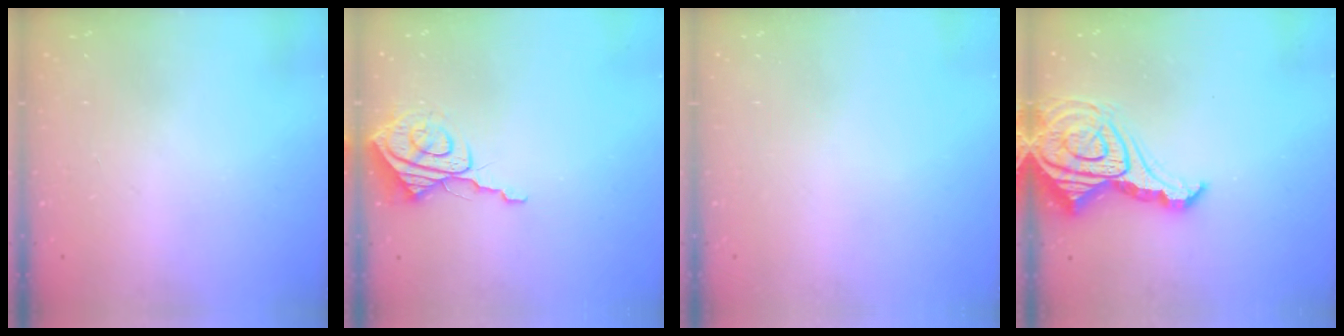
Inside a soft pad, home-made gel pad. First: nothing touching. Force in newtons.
{"total": 8.9, "press": 8.8, "slide": 1.0}
{"total": 0.0}
{"total": 17.9, "press": 17.8, "slide": 1.9}